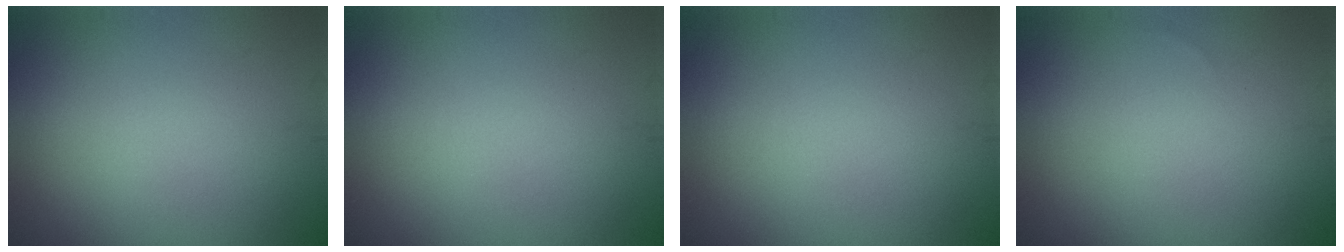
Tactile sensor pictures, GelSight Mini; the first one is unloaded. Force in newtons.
{"total": 0.0}
{"total": 0.0}
{"total": 0.0}